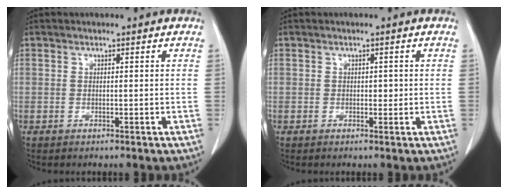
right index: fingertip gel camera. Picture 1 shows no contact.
{"total": 1.0, "force": [0.0, 0.7, 0.7], "torque": [-0.006, 0.002, -0.001]}